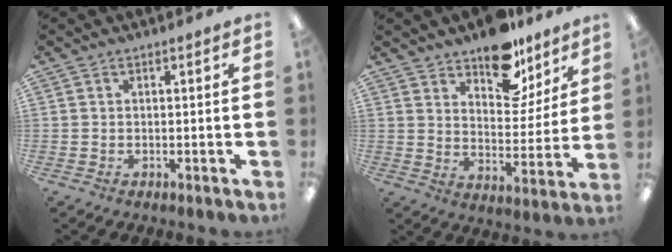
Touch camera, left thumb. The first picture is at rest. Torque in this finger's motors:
{"motor_torque": [1.47, 0.95, 1.03, -0.98, 0.23]}